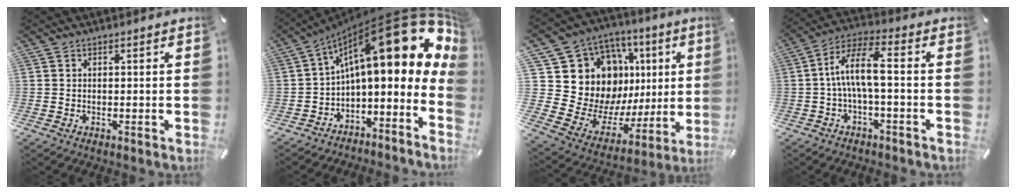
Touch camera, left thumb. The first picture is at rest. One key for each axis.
{"total": 24.9, "fx": 10.4, "fy": 10.1, "fz": 20.2, "tx": -0.299, "ty": -0.075, "tz": 0.177}
{"total": 20.3, "fx": 7.2, "fy": 16.2, "fz": 9.9, "tx": -0.149, "ty": -0.080, "tz": 0.167}
{"total": 10.3, "fx": -0.9, "fy": 3.2, "fz": 9.8, "tx": -0.196, "ty": 0.001, "tz": -0.020}